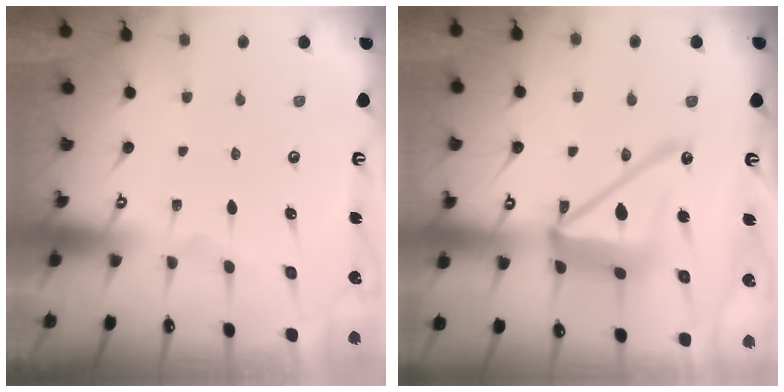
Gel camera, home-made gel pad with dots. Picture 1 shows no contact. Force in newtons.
{"total": 17.4, "press": 17.3, "slide": 1.7}